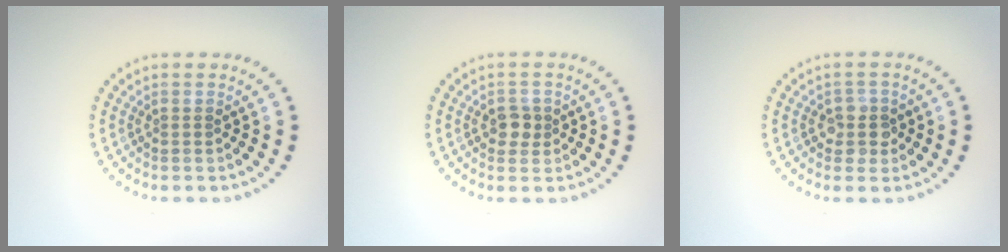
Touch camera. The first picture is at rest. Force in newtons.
{"total": 1.7, "press": 1.7, "slide": 0.5}
{"total": 2.3, "press": 2.1, "slide": 1.0}